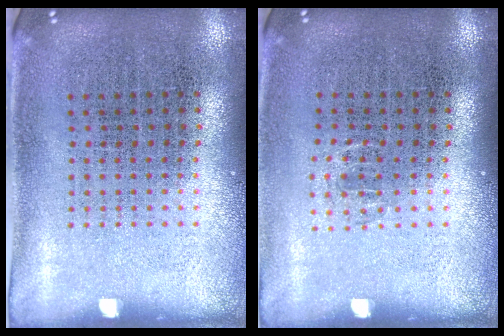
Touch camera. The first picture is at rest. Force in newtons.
{"total": 0.5, "press": 0.5, "slide": 0.3}